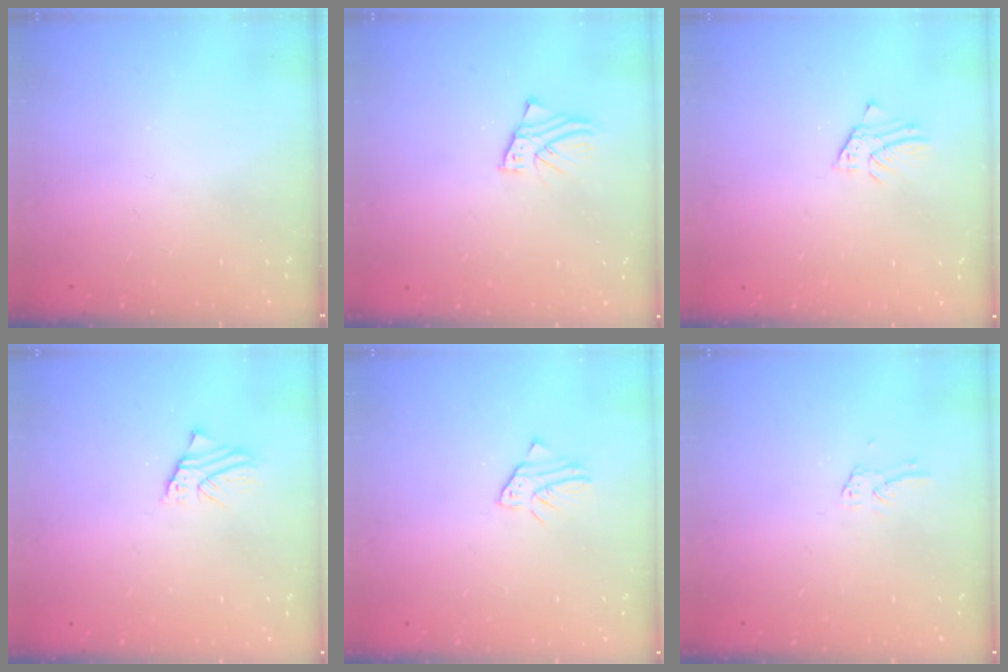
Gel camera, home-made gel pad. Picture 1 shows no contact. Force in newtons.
{"total": 2.3, "press": 2.3, "slide": 0.1}
{"total": 1.5, "press": 1.5, "slide": 0.1}
{"total": 1.9, "press": 1.9, "slide": 0.2}
{"total": 2.1, "press": 2.1, "slide": 0.2}
{"total": 1.9, "press": 1.9, "slide": 0.1}